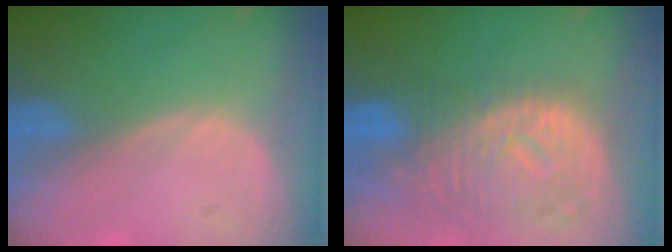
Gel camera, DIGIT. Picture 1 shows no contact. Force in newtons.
{"total": 10.9, "press": 9.7, "slide": 4.9}